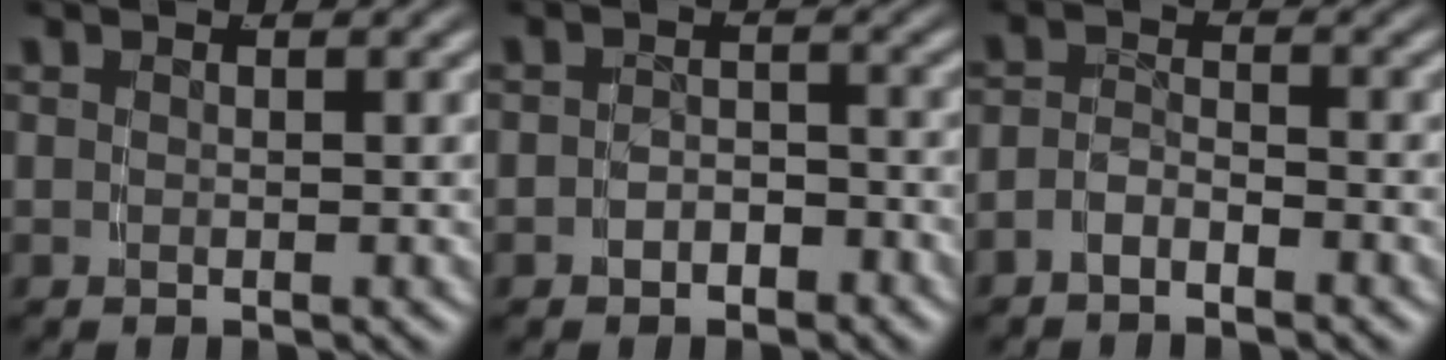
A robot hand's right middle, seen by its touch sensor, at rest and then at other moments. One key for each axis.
{"total": 2.2, "fx": -1.7, "fy": 1.3, "fz": 0.4, "tx": -0.003, "ty": -0.002, "tz": -0.031}
{"total": 2.5, "fx": -2.0, "fy": 1.1, "fz": 0.9, "tx": -0.020, "ty": -0.008, "tz": -0.036}